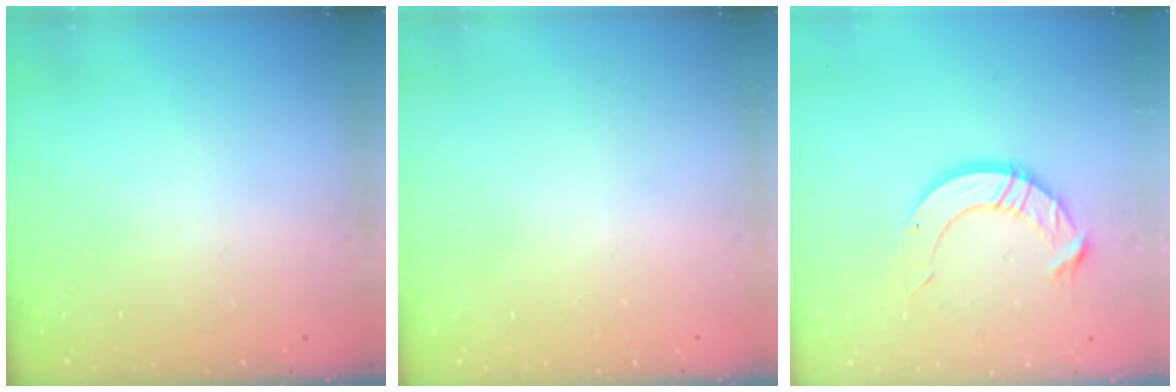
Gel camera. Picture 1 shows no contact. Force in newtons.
{"total": 0.0}
{"total": 12.6, "press": 12.6, "slide": 1.3}